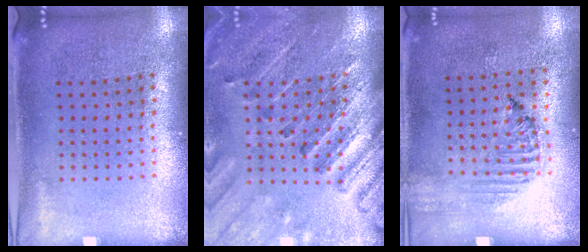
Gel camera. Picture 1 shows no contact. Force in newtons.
{"total": 2.7, "press": 2.6, "slide": 0.2}
{"total": 1.3, "press": 1.3, "slide": 0.2}